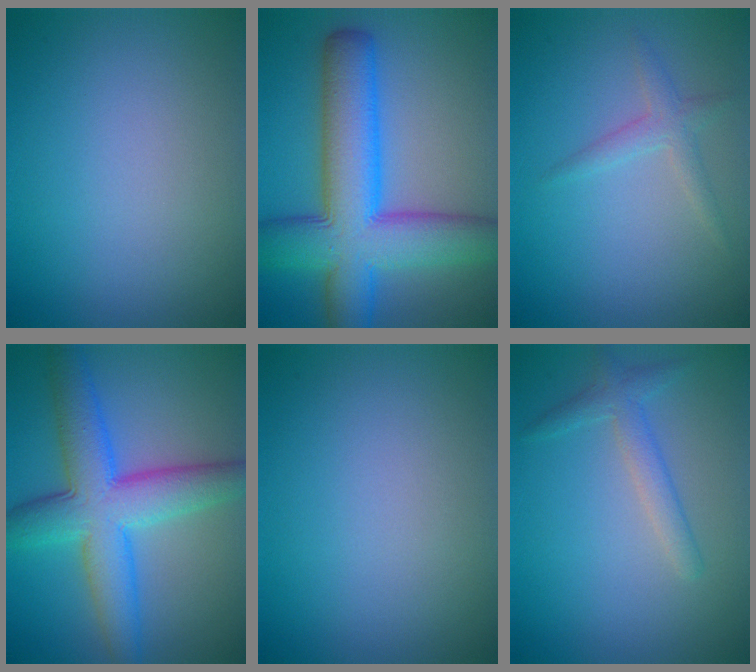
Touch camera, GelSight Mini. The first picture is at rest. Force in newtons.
{"total": 11.2, "press": 11.2, "slide": 0.2}
{"total": 1.6, "press": 1.6, "slide": 0.0}
{"total": 8.1, "press": 8.1, "slide": 0.3}
{"total": 0.0}
{"total": 2.1, "press": 2.1, "slide": 0.1}